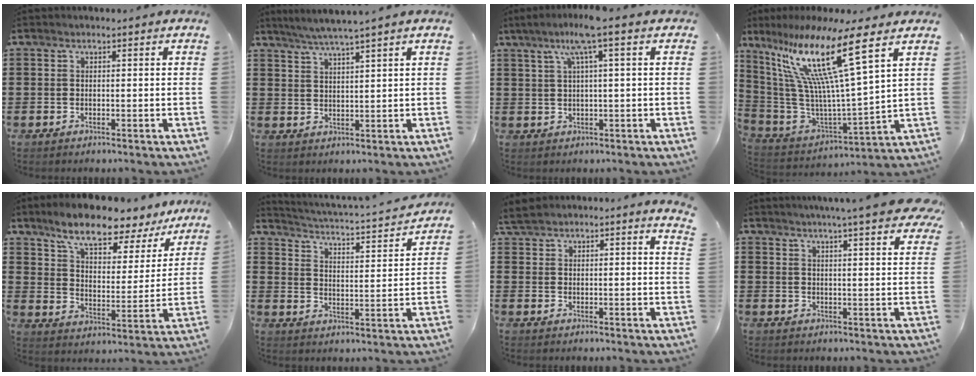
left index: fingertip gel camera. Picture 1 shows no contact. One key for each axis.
{"total": 3.7, "fx": 3.2, "fy": -0.7, "fz": 1.8, "tx": -0.041, "ty": -0.008, "tz": 0.057}
{"total": 6.6, "fx": 2.8, "fy": -0.1, "fz": 5.9, "tx": -0.120, "ty": 0.005, "tz": 0.047}
{"total": 17.9, "fx": 9.6, "fy": 1.9, "fz": 15.0, "tx": -0.338, "ty": -0.059, "tz": 0.142}
{"total": 9.3, "fx": 7.8, "fy": 2.0, "fz": 4.8, "tx": -0.109, "ty": -0.046, "tz": 0.128}
{"total": 2.1, "fx": 1.9, "fy": -0.1, "fz": 0.9, "tx": -0.035, "ty": -0.028, "tz": 0.019}
{"total": 4.8, "fx": 4.7, "fy": -0.1, "fz": 1.0, "tx": -0.038, "ty": -0.013, "tz": 0.088}
{"total": 6.1, "fx": 5.4, "fy": -0.4, "fz": 2.9, "tx": -0.060, "ty": -0.025, "tz": 0.090}